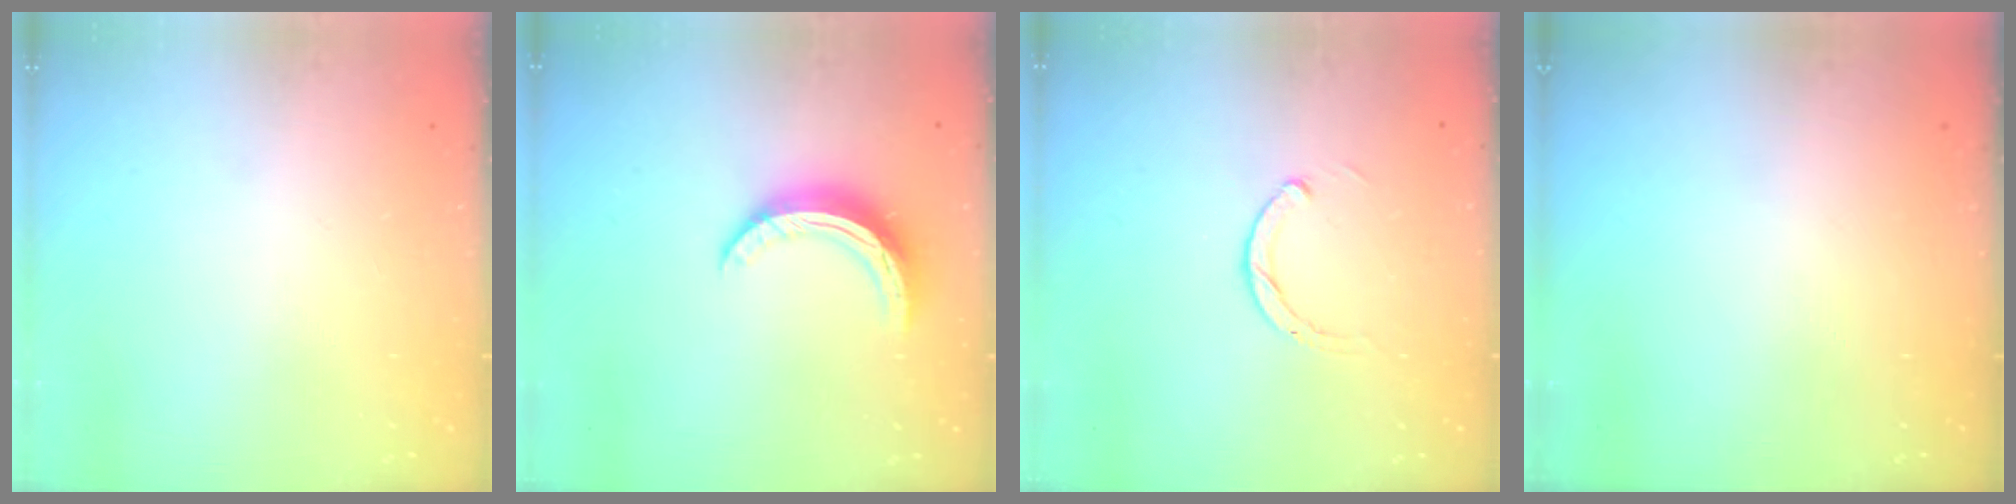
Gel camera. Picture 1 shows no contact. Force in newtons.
{"total": 9.3, "press": 9.3, "slide": 0.3}
{"total": 2.5, "press": 2.5, "slide": 0.3}
{"total": 0.0}